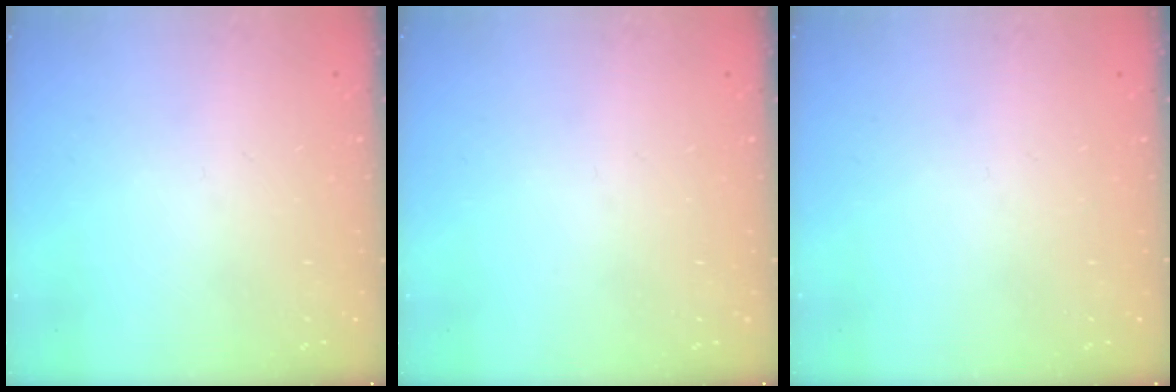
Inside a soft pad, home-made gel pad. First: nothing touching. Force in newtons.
{"total": 0.0}
{"total": 0.0}